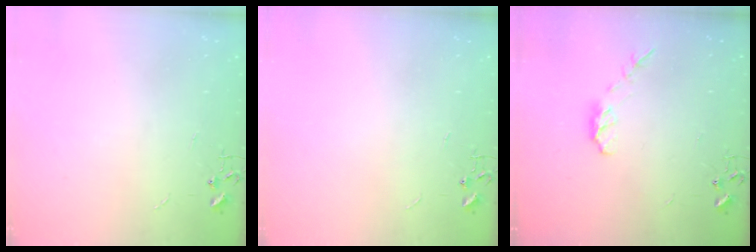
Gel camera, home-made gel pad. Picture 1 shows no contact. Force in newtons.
{"total": 0.0}
{"total": 5.4, "press": 5.3, "slide": 0.7}